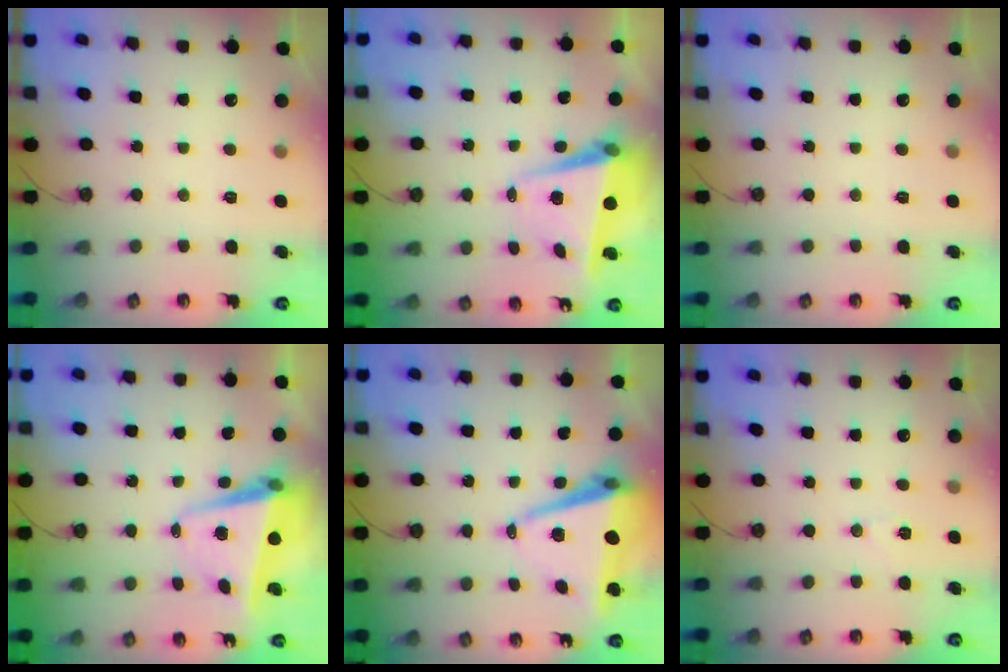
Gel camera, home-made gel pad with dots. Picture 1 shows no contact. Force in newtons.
{"total": 6.6, "press": 6.4, "slide": 1.3}
{"total": 0.0}
{"total": 7.8, "press": 7.8, "slide": 0.3}
{"total": 9.8, "press": 8.8, "slide": 4.2}
{"total": 5.8, "press": 5.6, "slide": 1.5}